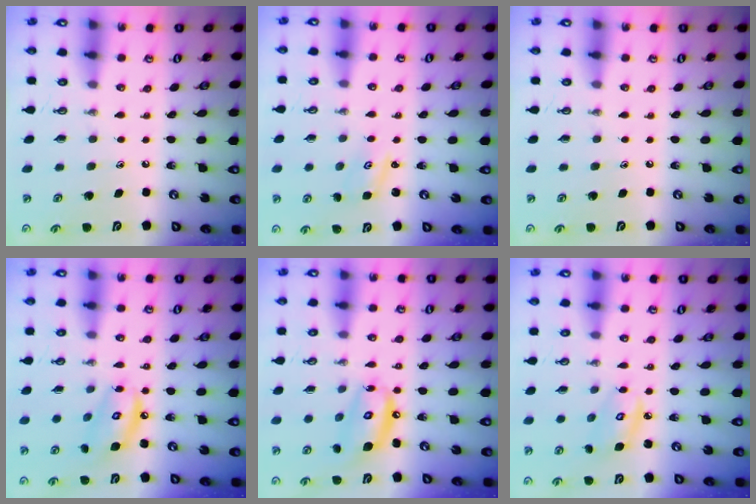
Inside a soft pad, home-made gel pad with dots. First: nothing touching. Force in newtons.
{"total": 1.5, "press": 1.5, "slide": 0.3}
{"total": 0.0}
{"total": 9.4, "press": 9.3, "slide": 0.8}
{"total": 12.4, "press": 12.3, "slide": 1.3}
{"total": 5.8, "press": 5.8, "slide": 0.4}